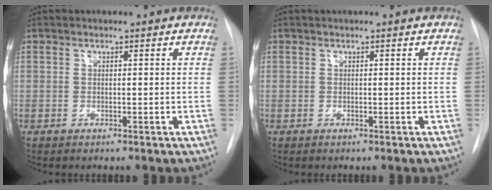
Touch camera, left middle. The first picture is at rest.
{"total": 0.0}